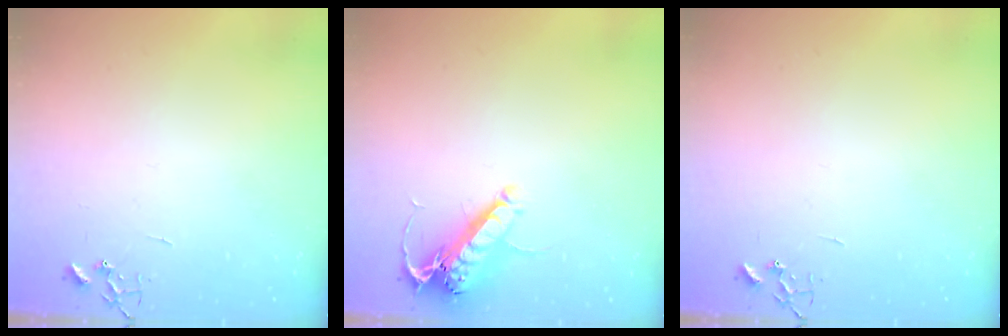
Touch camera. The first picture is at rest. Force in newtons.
{"total": 14.2, "press": 14.0, "slide": 2.5}
{"total": 0.0}